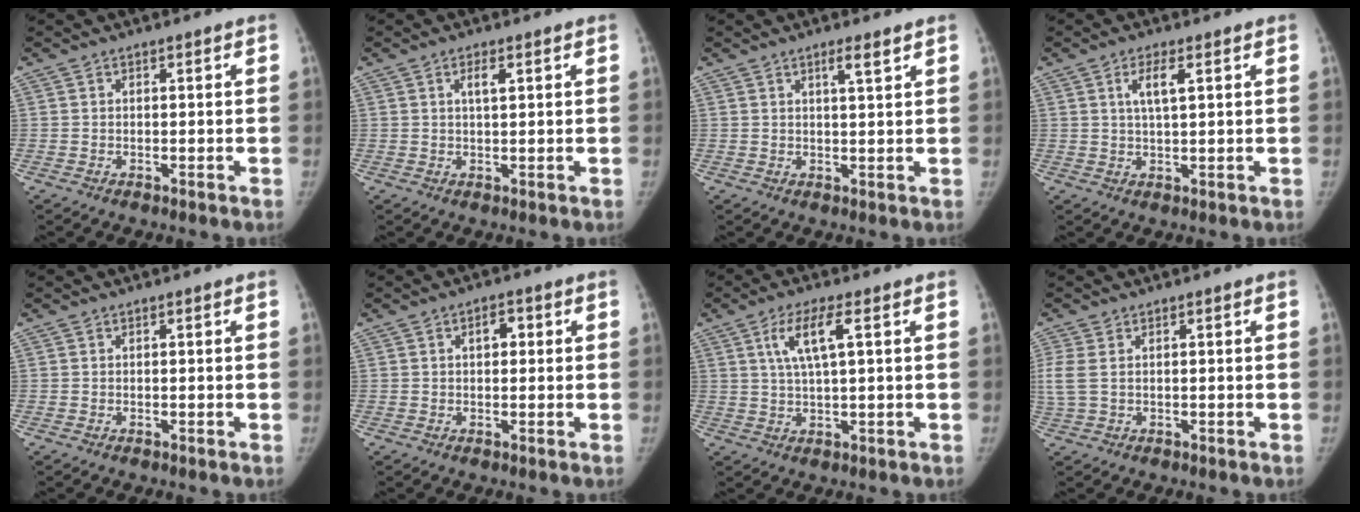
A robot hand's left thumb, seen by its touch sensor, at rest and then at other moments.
{"total": 2.4, "force": [1.0, 0.8, 2.1], "torque": [-0.035, -0.001, 0.018]}
{"total": 2.7, "force": [1.7, 0.2, 2.1], "torque": [-0.034, -0.012, 0.028]}
{"total": 4.1, "force": [1.5, 1.1, 3.7], "torque": [-0.070, -0.001, 0.031]}
{"total": 0.0}
{"total": 2.9, "force": [0.7, 1.8, 2.2], "torque": [-0.022, 0.007, 0.007]}
{"total": 6.7, "force": [2.2, 1.3, 6.1], "torque": [-0.132, 0.003, 0.045]}
{"total": 4.3, "force": [0.7, 2.5, 3.4], "torque": [-0.115, 0.011, 0.022]}